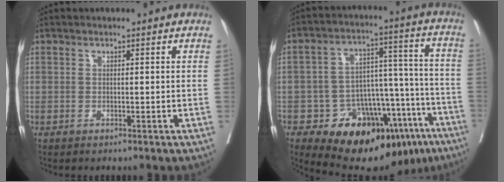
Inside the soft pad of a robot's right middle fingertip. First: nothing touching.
{"total": 22.2, "force": [-13.6, 10.6, 13.9], "torque": [-0.133, 0.068, -0.185]}